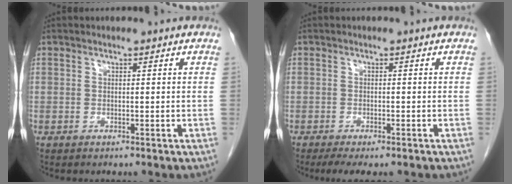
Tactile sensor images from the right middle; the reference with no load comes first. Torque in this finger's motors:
{"motor_torque": [0.76, -0.59, 0.03, 0.03]}